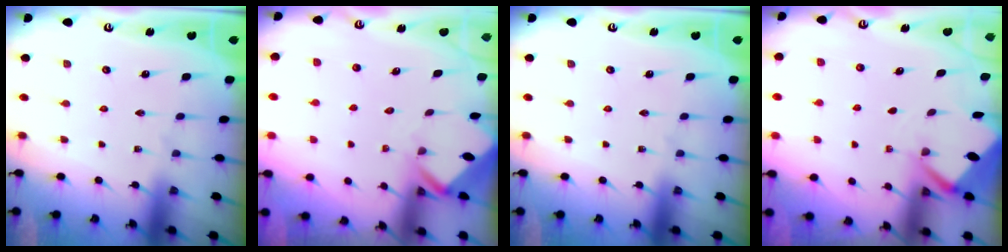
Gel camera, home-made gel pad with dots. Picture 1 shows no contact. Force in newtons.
{"total": 2.4, "press": 2.4, "slide": 0.1}
{"total": 0.0}
{"total": 2.8, "press": 2.8, "slide": 0.3}